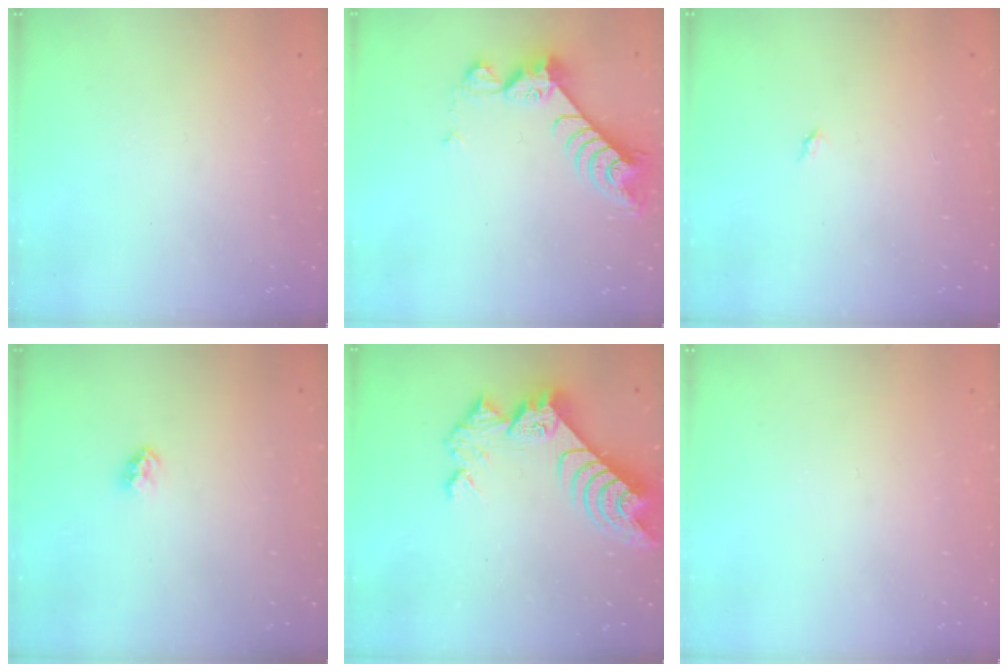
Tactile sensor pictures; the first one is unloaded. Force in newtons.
{"total": 8.6, "press": 8.5, "slide": 0.7}
{"total": 2.8, "press": 2.8, "slide": 0.4}
{"total": 2.3, "press": 2.3, "slide": 0.1}
{"total": 10.0, "press": 10.0, "slide": 0.9}
{"total": 0.7, "press": 0.7, "slide": 0.1}